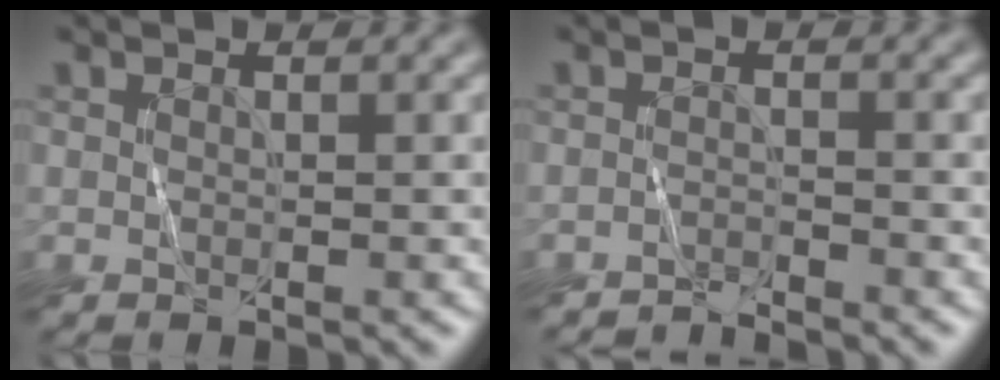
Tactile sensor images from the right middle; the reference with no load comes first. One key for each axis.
{"total": 1.7, "fx": -1.7, "fy": 0.0, "fz": 0.1, "tx": 0.003, "ty": 0.005, "tz": -0.034}